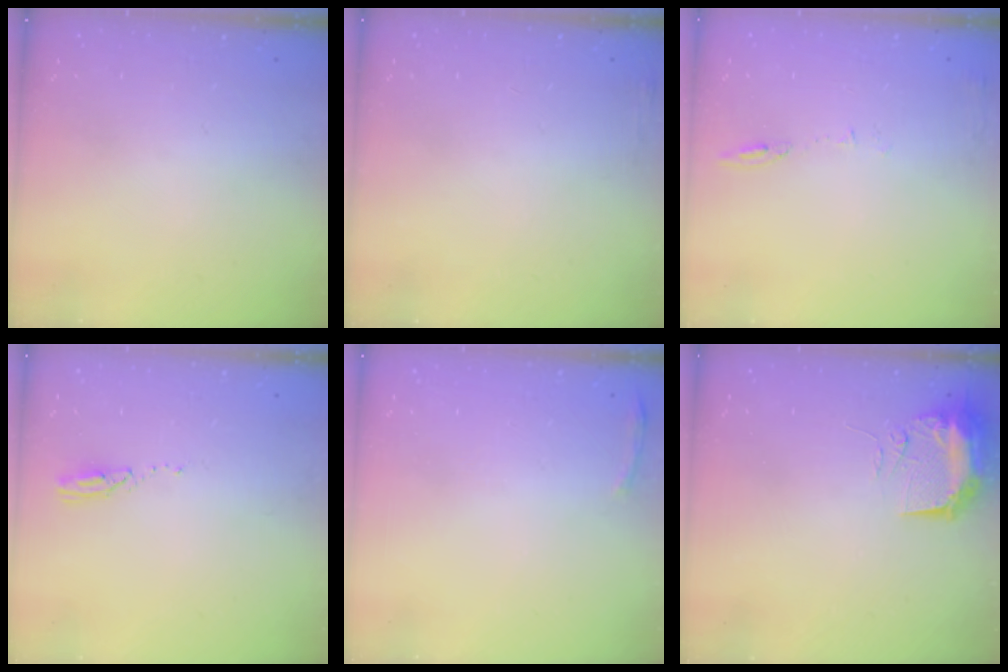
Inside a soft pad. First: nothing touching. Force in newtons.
{"total": 3.5, "press": 3.1, "slide": 1.6}
{"total": 6.2, "press": 6.2, "slide": 0.9}
{"total": 3.4, "press": 3.3, "slide": 0.3}
{"total": 4.0, "press": 3.7, "slide": 1.6}
{"total": 10.0, "press": 9.9, "slide": 1.6}